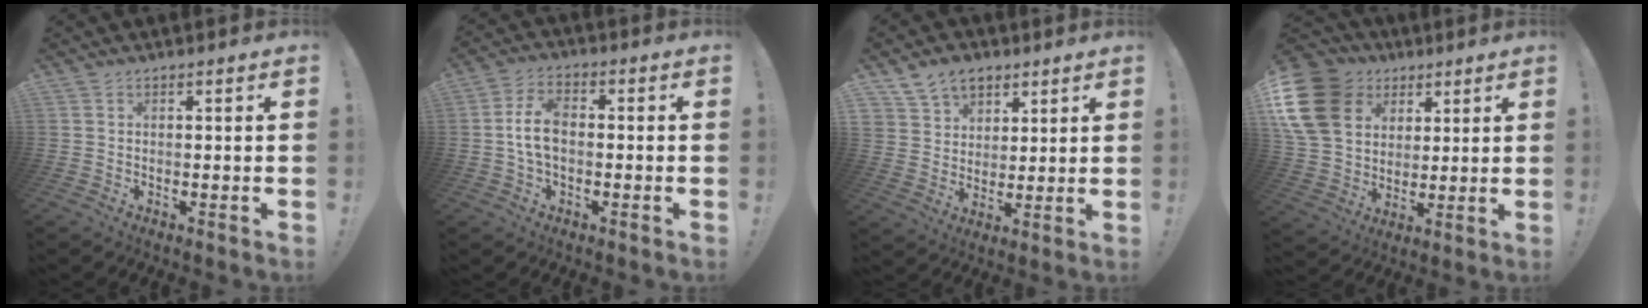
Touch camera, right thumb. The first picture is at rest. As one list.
[{"total": 8.0, "force": [-0.5, 4.7, 6.4], "torque": [-0.126, 0.009, -0.005]}, {"total": 9.3, "force": [5.9, 6.8, 2.2], "torque": [-0.033, -0.037, 0.116]}, {"total": 18.4, "force": [6.5, 14.1, 9.8], "torque": [-0.170, -0.025, 0.130]}]